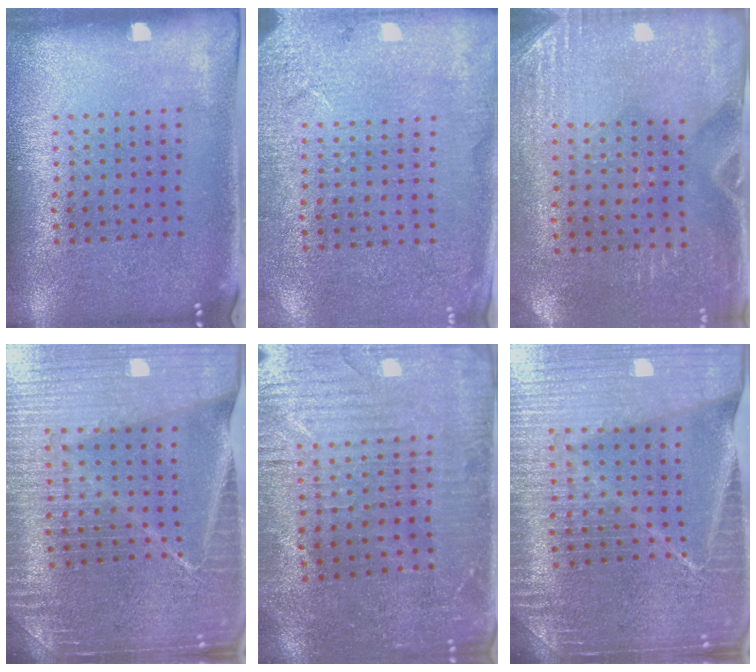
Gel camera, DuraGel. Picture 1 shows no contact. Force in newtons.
{"total": 2.6, "press": 2.5, "slide": 0.7}
{"total": 2.9, "press": 2.5, "slide": 1.4}
{"total": 5.5, "press": 5.0, "slide": 2.3}
{"total": 2.2, "press": 2.2, "slide": 0.5}
{"total": 5.5, "press": 5.0, "slide": 2.3}